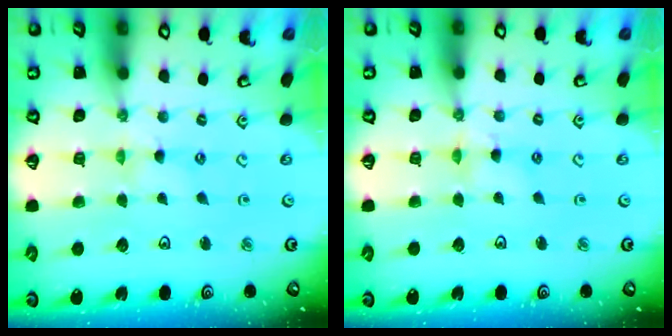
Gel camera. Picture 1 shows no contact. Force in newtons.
{"total": 2.5, "press": 2.5, "slide": 0.2}